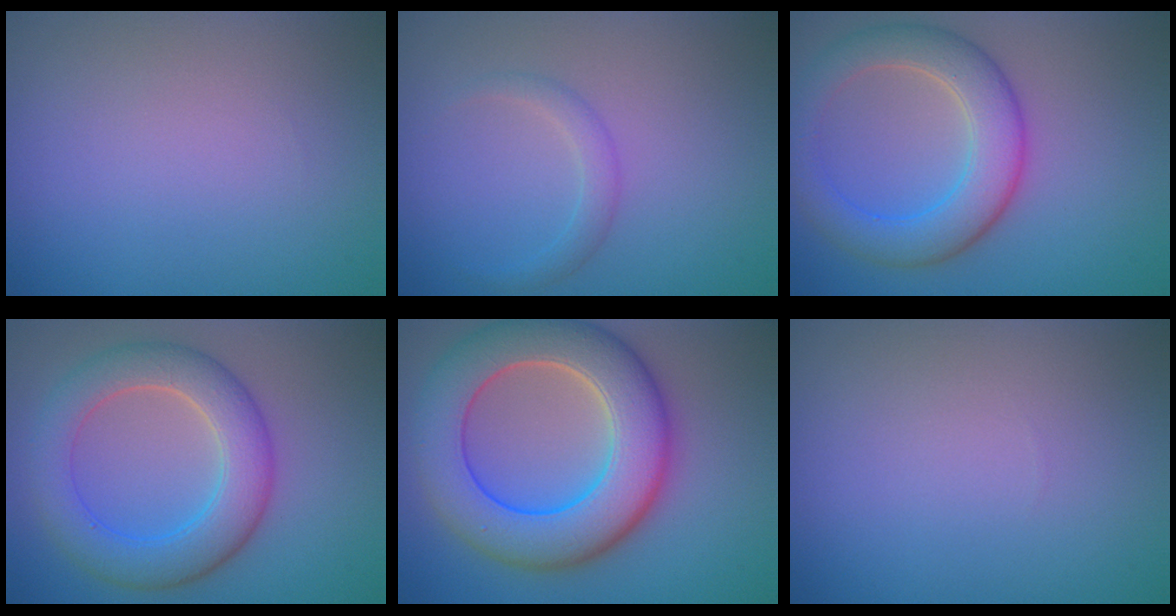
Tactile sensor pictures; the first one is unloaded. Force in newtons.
{"total": 1.5, "press": 1.5, "slide": 0.0}
{"total": 5.9, "press": 5.9, "slide": 0.2}
{"total": 6.3, "press": 6.3, "slide": 0.1}
{"total": 10.3, "press": 10.3, "slide": 0.7}
{"total": 0.0}